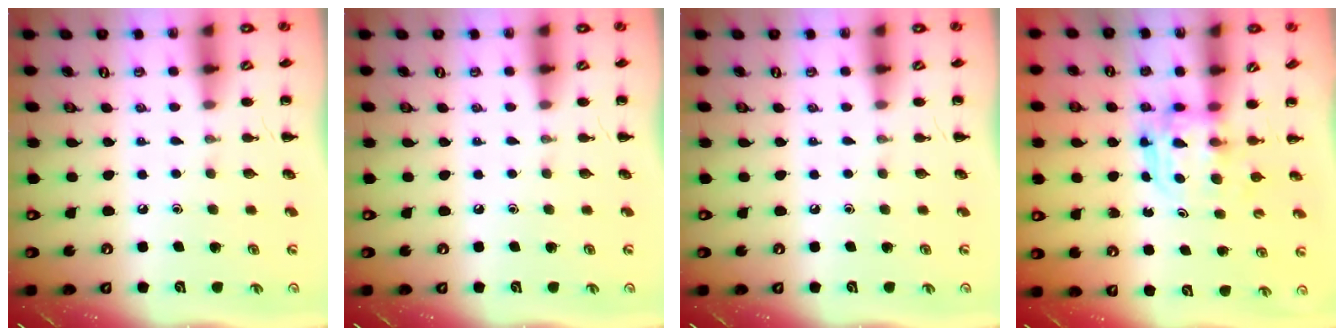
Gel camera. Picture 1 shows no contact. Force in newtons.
{"total": 0.0}
{"total": 0.0}
{"total": 3.8, "press": 3.8, "slide": 0.3}